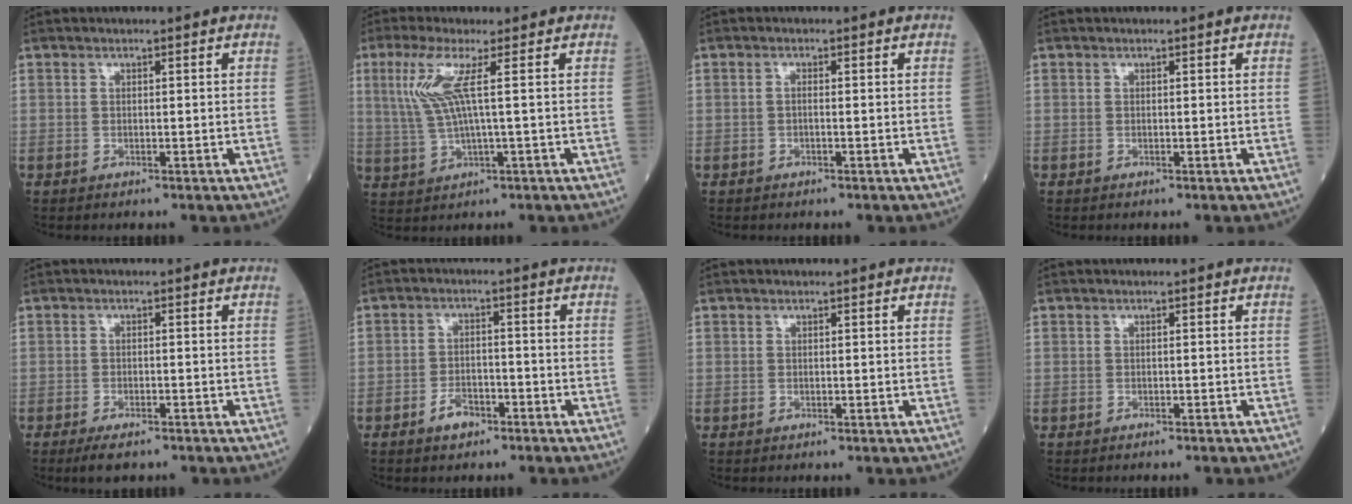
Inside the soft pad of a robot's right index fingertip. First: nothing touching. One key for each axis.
{"total": 6.5, "fx": 1.8, "fy": -0.2, "fz": 6.2, "tx": -0.148, "ty": 0.005, "tz": 0.039}
{"total": 0.7, "fx": -0.3, "fy": 0.1, "fz": 0.6, "tx": -0.011, "ty": 0.003, "tz": -0.008}
{"total": 0.0}
{"total": 3.6, "fx": -2.7, "fy": 1.0, "fz": 2.1, "tx": -0.038, "ty": -0.005, "tz": -0.043}
{"total": 3.6, "fx": -2.4, "fy": 1.8, "fz": 1.9, "tx": -0.034, "ty": 0.005, "tz": -0.040}
{"total": 0.0}
{"total": 1.1, "fx": -1.0, "fy": 0.1, "fz": 0.4, "tx": -0.008, "ty": -0.001, "tz": -0.013}